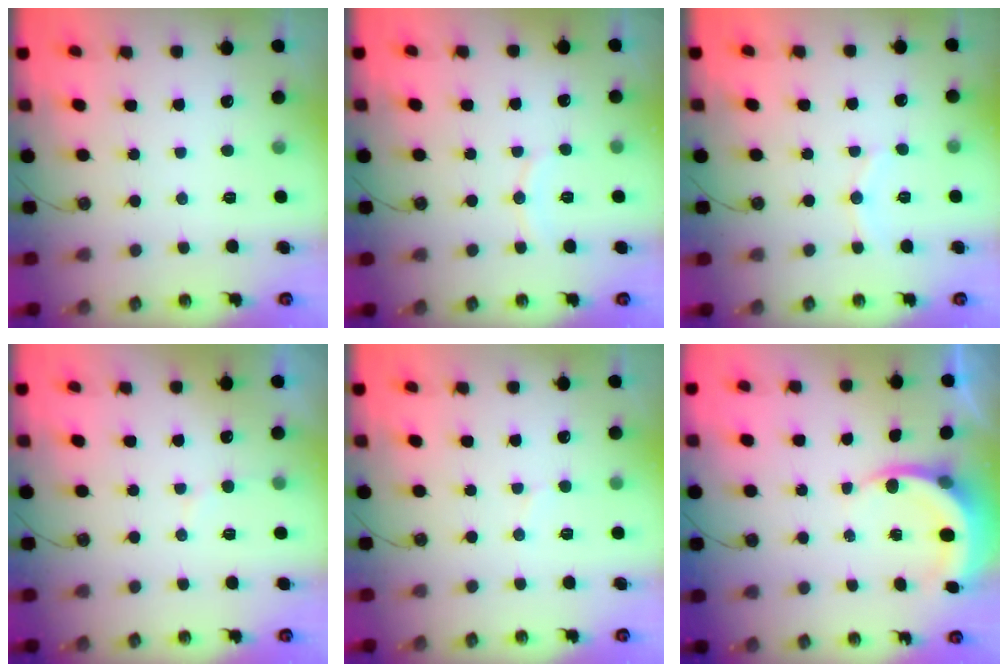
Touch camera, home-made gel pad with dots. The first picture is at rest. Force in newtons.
{"total": 5.8, "press": 5.8, "slide": 0.6}
{"total": 7.1, "press": 7.1, "slide": 0.5}
{"total": 5.0, "press": 4.9, "slide": 0.5}
{"total": 6.5, "press": 6.5, "slide": 0.5}
{"total": 4.4, "press": 4.3, "slide": 0.2}